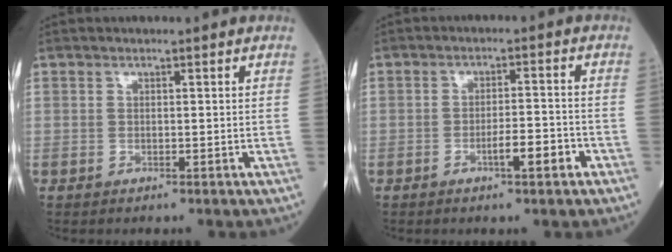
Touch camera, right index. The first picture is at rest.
{"total": 4.4, "force": [-2.3, 0.5, 3.7], "torque": [-0.054, 0.002, -0.038]}